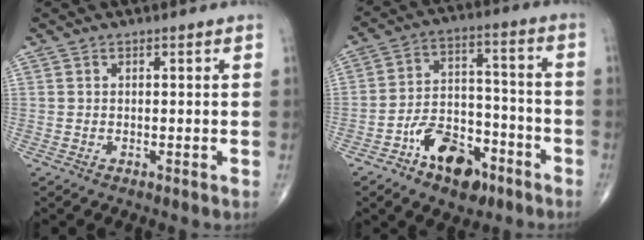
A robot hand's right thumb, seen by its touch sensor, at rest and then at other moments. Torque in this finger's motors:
{"motor_torque": [3.44, 1.56, 0.74, -0.88, 0.08]}